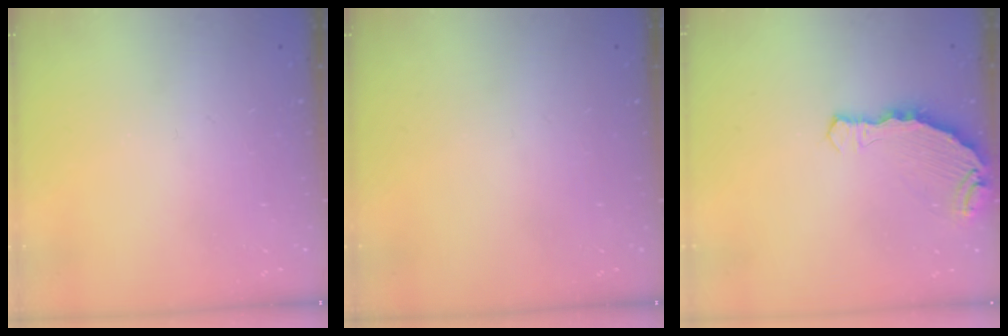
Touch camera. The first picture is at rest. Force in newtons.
{"total": 0.0}
{"total": 8.2, "press": 6.5, "slide": 5.1}